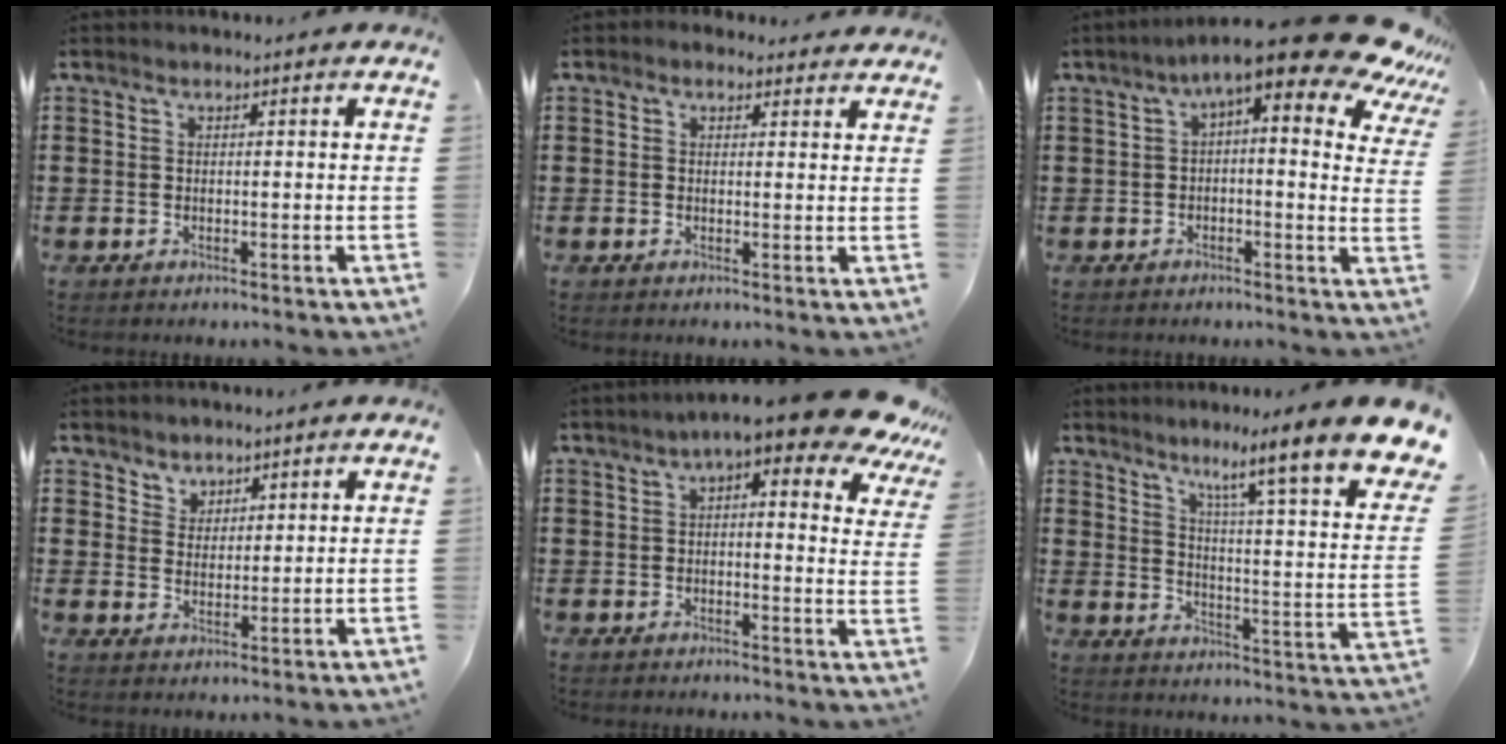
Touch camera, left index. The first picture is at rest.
{"total": 1.6, "force": [1.2, 1.0, 0.3], "torque": [-0.002, 0.004, 0.021]}
{"total": 11.5, "force": [7.6, 1.9, 8.3], "torque": [-0.135, -0.046, 0.121]}
{"total": 2.8, "force": [2.2, 1.7, -0.3], "torque": [-0.004, 0.005, 0.042]}
{"total": 9.5, "force": [6.6, 1.5, 6.6], "torque": [-0.110, -0.027, 0.111]}
{"total": 9.3, "force": [6.9, -0.9, 6.2], "torque": [-0.113, -0.067, 0.097]}